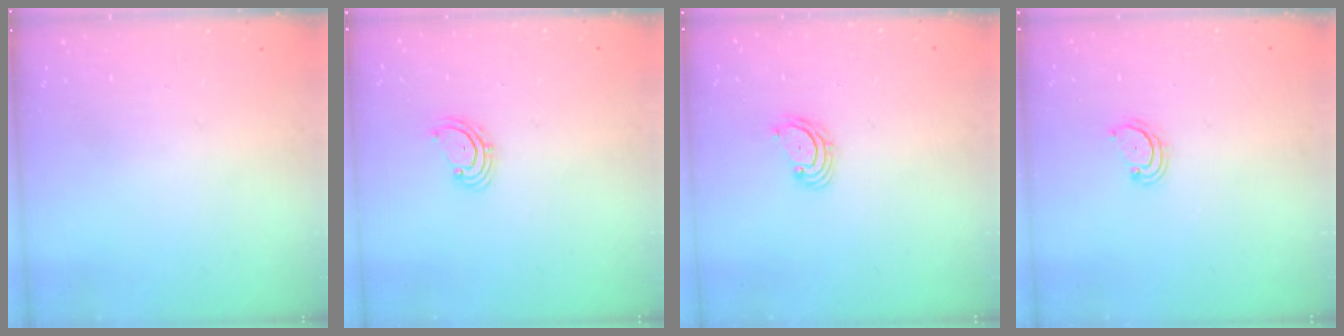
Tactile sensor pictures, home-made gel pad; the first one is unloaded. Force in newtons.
{"total": 2.5, "press": 2.4, "slide": 0.4}
{"total": 3.3, "press": 3.3, "slide": 0.4}
{"total": 2.8, "press": 2.8, "slide": 0.3}